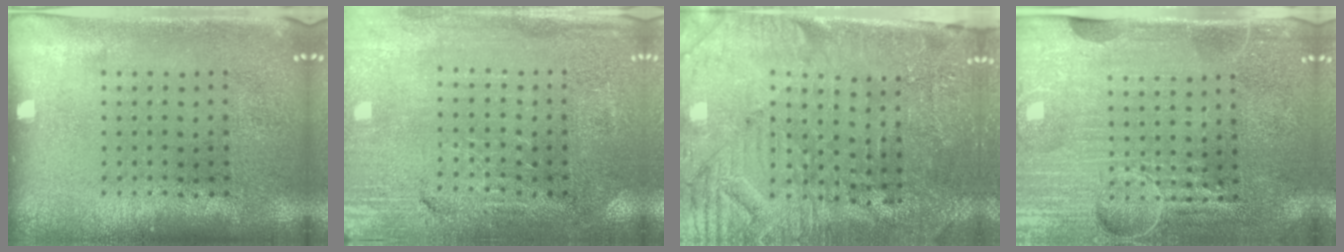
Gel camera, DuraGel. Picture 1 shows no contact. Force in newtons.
{"total": 3.2, "press": 3.0, "slide": 1.0}
{"total": 3.8, "press": 3.5, "slide": 1.4}
{"total": 4.4, "press": 4.0, "slide": 1.8}